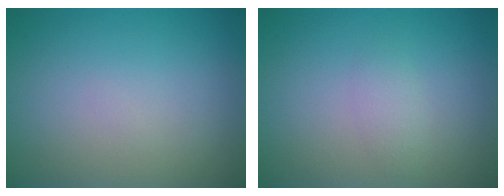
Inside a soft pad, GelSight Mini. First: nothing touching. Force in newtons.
{"total": 1.3, "press": 1.3, "slide": 0.0}